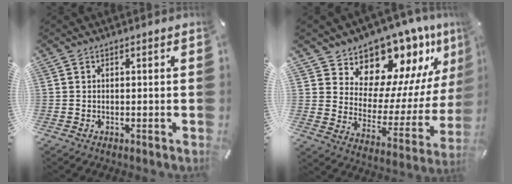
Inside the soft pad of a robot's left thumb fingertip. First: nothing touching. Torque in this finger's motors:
{"motor_torque": [2.53, 2.48, 1.39, -1.38, 0.23]}